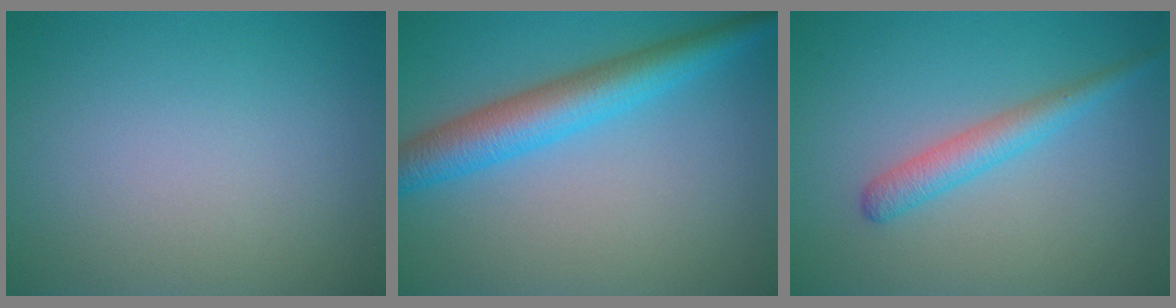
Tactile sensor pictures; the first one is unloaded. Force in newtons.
{"total": 5.6, "press": 5.6, "slide": 0.1}
{"total": 2.7, "press": 2.7, "slide": 0.0}